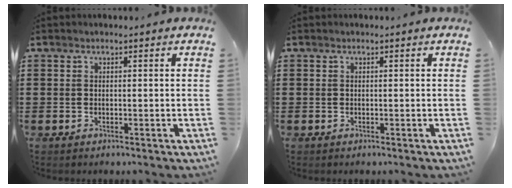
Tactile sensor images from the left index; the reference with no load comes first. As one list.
[{"total": 0.0}]